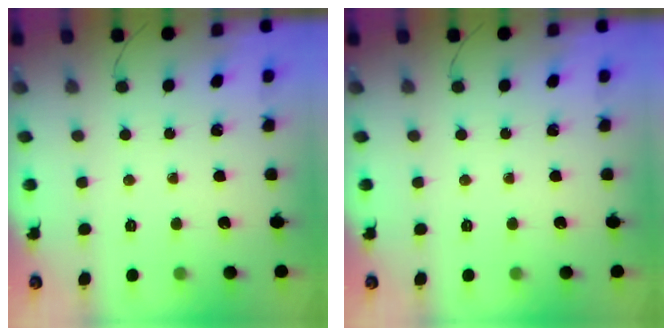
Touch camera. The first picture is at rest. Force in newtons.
{"total": 0.0}